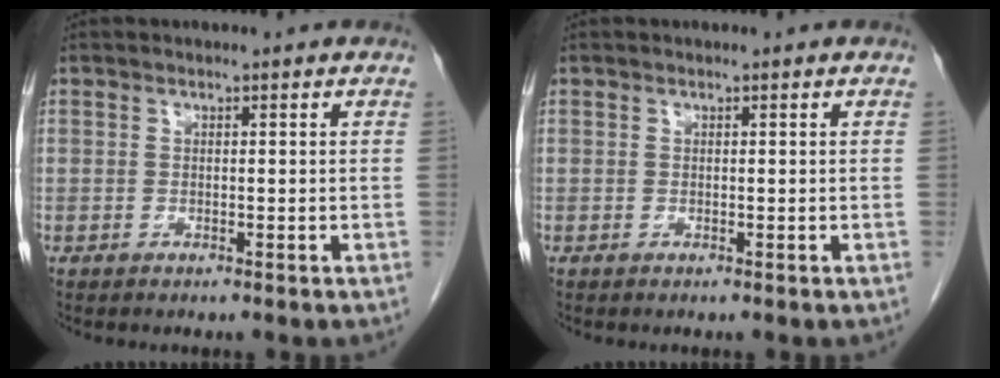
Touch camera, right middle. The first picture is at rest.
{"total": 0.0}